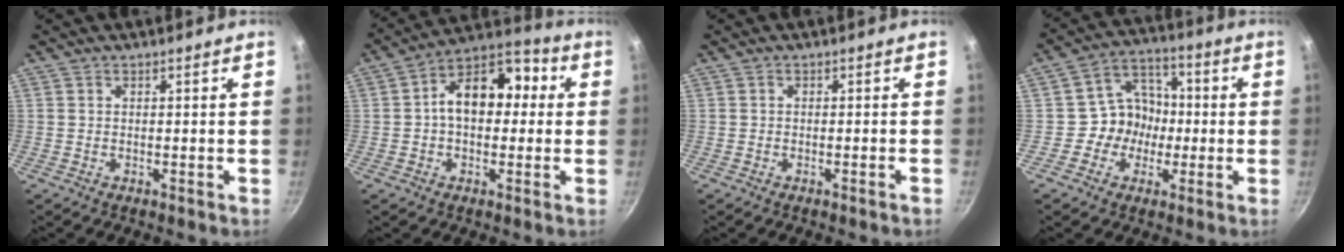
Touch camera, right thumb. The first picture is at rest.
{"total": 13.9, "force": [1.2, 9.5, 10.1], "torque": [-0.104, 0.042, 0.000]}
{"total": 0.8, "force": [-0.5, -0.1, 0.5], "torque": [-0.015, 0.010, -0.007]}
{"total": 9.3, "force": [-1.1, 8.4, 3.9], "torque": [-0.013, 0.026, -0.034]}